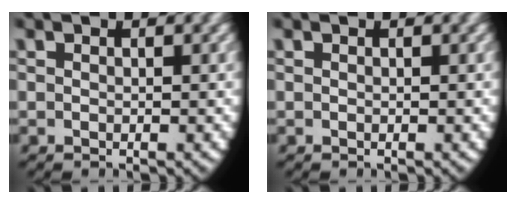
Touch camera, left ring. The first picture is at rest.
{"total": 0.0}